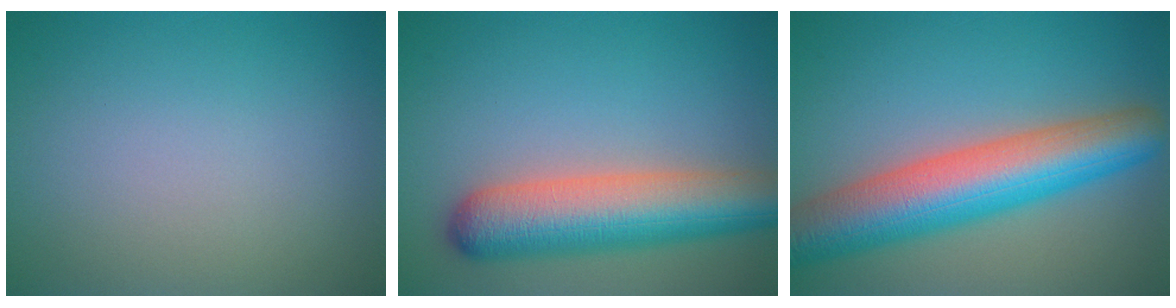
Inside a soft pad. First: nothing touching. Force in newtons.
{"total": 8.6, "press": 8.6, "slide": 0.3}
{"total": 10.1, "press": 10.0, "slide": 0.4}